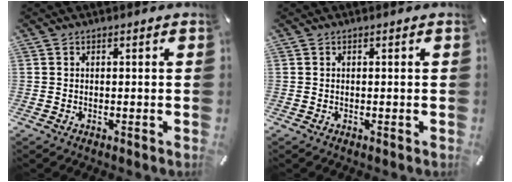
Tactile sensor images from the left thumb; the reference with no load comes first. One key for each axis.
{"total": 0.0}